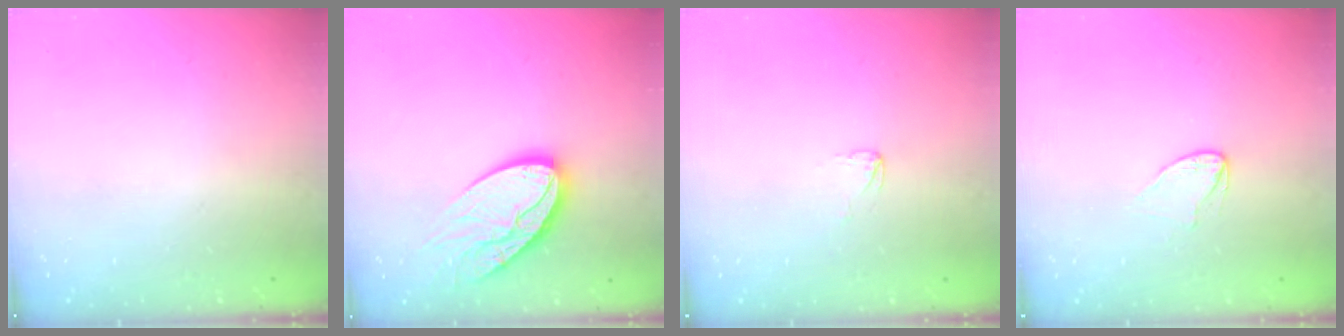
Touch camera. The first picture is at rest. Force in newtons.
{"total": 15.6, "press": 15.5, "slide": 1.7}
{"total": 2.1, "press": 2.1, "slide": 0.2}
{"total": 3.7, "press": 3.7, "slide": 0.3}